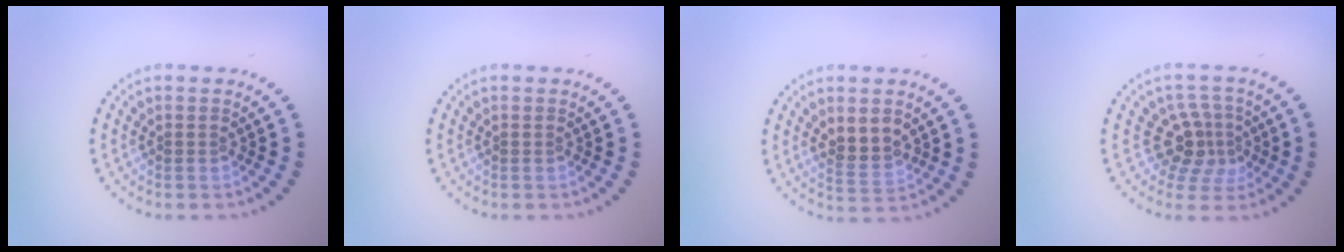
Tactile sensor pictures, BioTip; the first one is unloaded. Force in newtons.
{"total": 0.0}
{"total": 3.0, "press": 2.9, "slide": 0.9}
{"total": 3.4, "press": 2.7, "slide": 2.1}